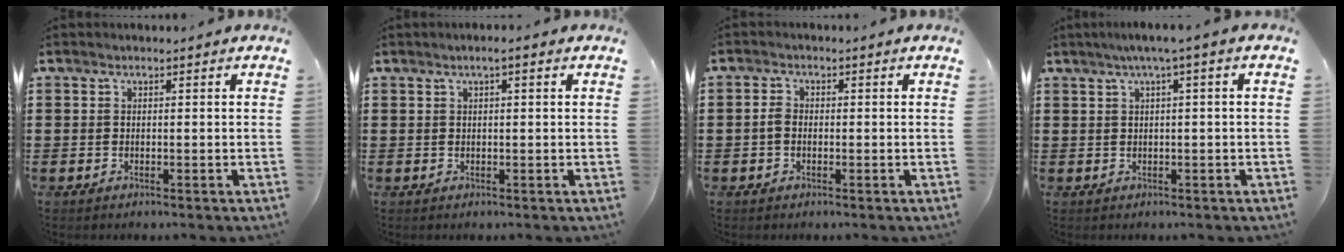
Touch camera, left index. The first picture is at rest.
{"total": 1.2, "force": [0.4, 0.1, 1.2], "torque": [-0.020, -0.001, 0.008]}
{"total": 1.7, "force": [-0.4, 1.2, 1.2], "torque": [-0.032, 0.001, -0.009]}
{"total": 2.2, "force": [0.2, -0.2, 2.1], "torque": [-0.036, -0.004, 0.002]}